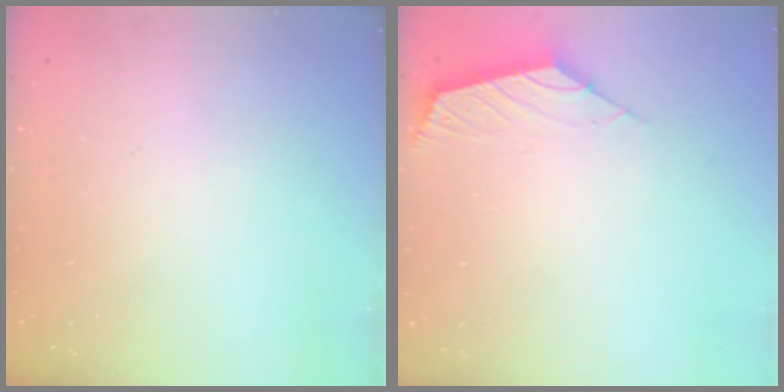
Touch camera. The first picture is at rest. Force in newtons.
{"total": 2.6, "press": 2.5, "slide": 0.6}